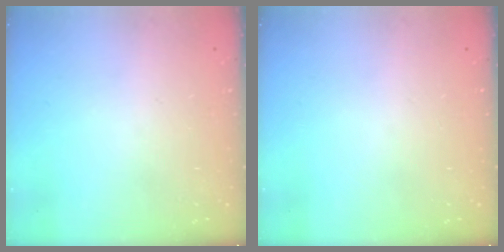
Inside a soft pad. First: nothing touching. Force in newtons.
{"total": 0.0}